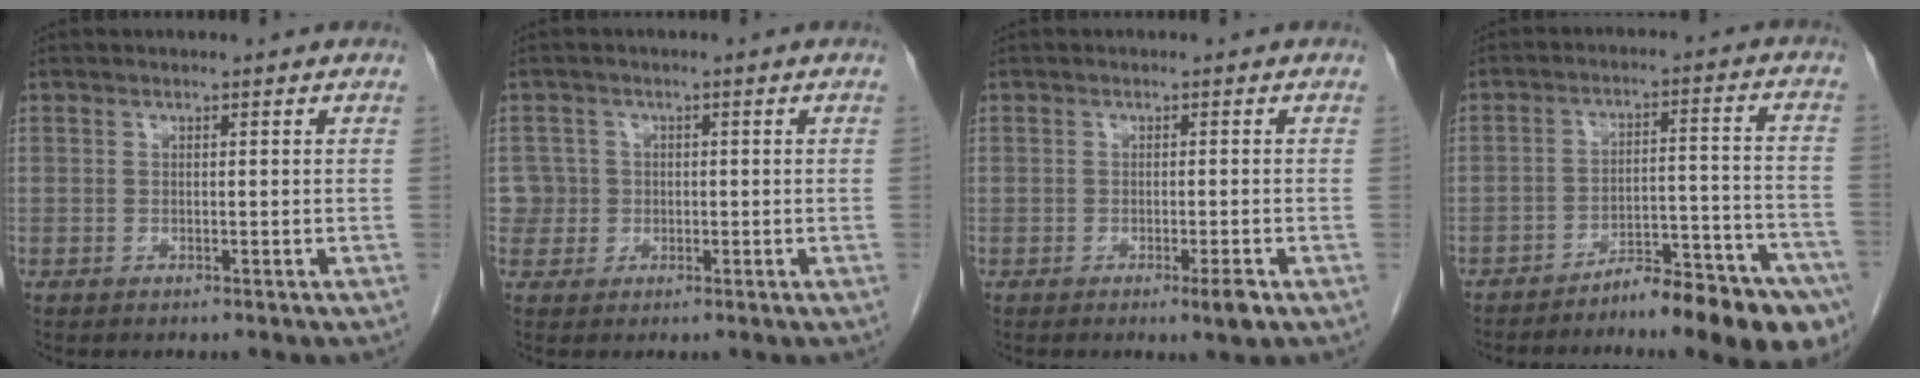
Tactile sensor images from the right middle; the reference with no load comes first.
{"total": 2.4, "force": [-0.1, 2.4, -0.5], "torque": [0.022, 0.007, -0.006]}
{"total": 2.2, "force": [-1.2, -0.2, 1.8], "torque": [-0.024, -0.005, -0.016]}
{"total": 13.5, "force": [-10.2, 2.2, 8.5], "torque": [-0.079, 0.037, -0.152]}